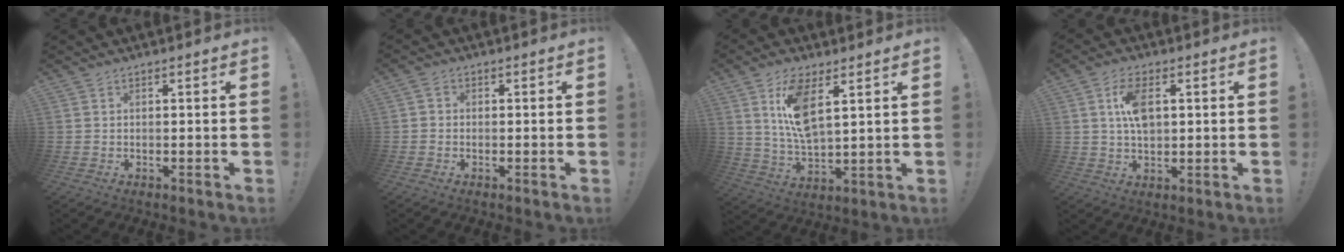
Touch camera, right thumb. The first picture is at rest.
{"total": 1.4, "force": [-0.6, 1.0, 0.8], "torque": [-0.013, 0.005, -0.010]}
{"total": 11.8, "force": [5.7, 4.6, 9.2], "torque": [-0.180, -0.024, 0.100]}
{"total": 8.6, "force": [1.8, 4.6, 7.0], "torque": [-0.119, 0.000, 0.030]}